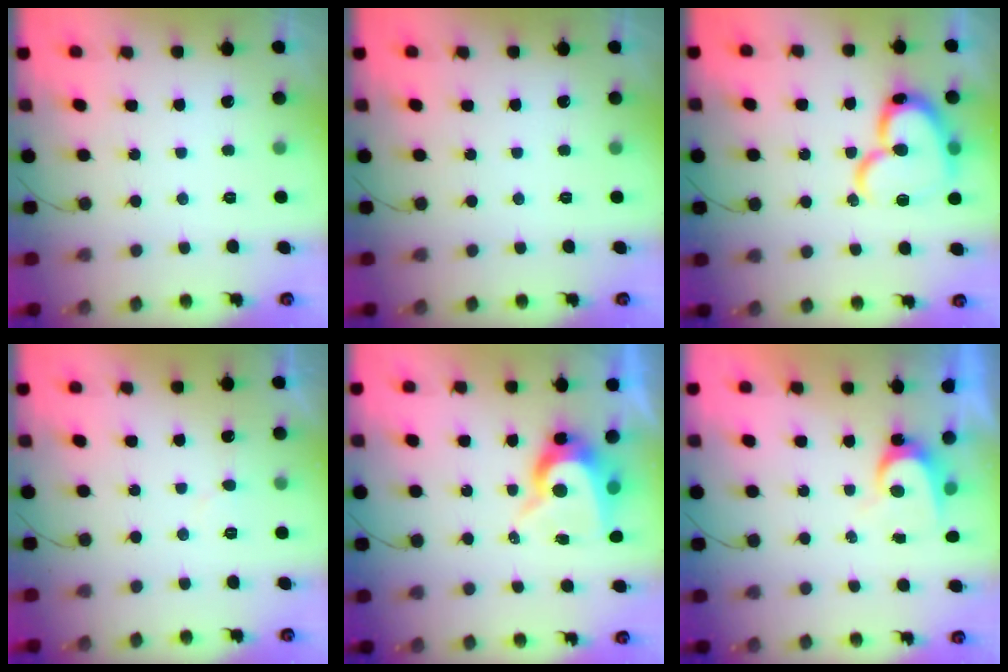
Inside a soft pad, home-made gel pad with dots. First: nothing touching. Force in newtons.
{"total": 0.0}
{"total": 19.2, "press": 19.1, "slide": 2.0}
{"total": 3.0, "press": 3.0, "slide": 0.1}
{"total": 9.9, "press": 9.9, "slide": 0.7}
{"total": 5.7, "press": 5.7, "slide": 0.4}